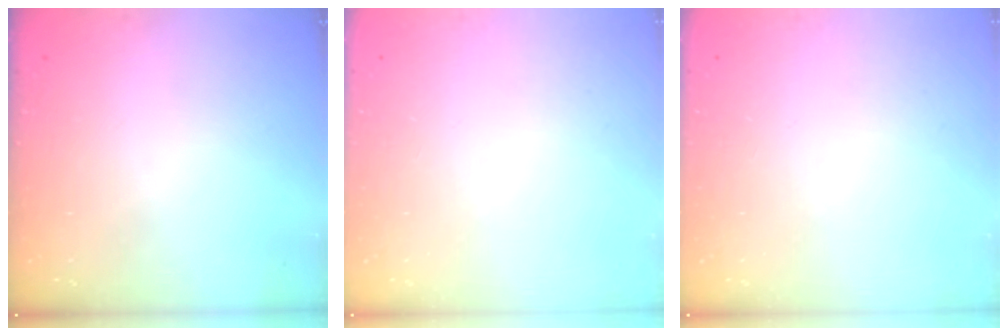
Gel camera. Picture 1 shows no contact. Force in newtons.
{"total": 0.0}
{"total": 0.0}